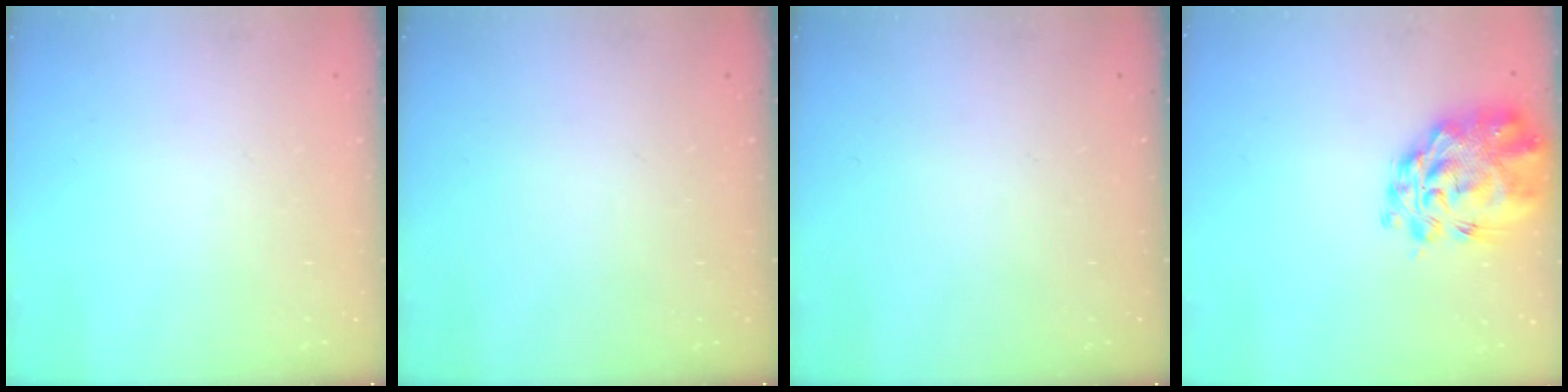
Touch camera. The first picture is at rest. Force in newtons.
{"total": 0.0}
{"total": 0.0}
{"total": 7.5, "press": 7.0, "slide": 2.8}